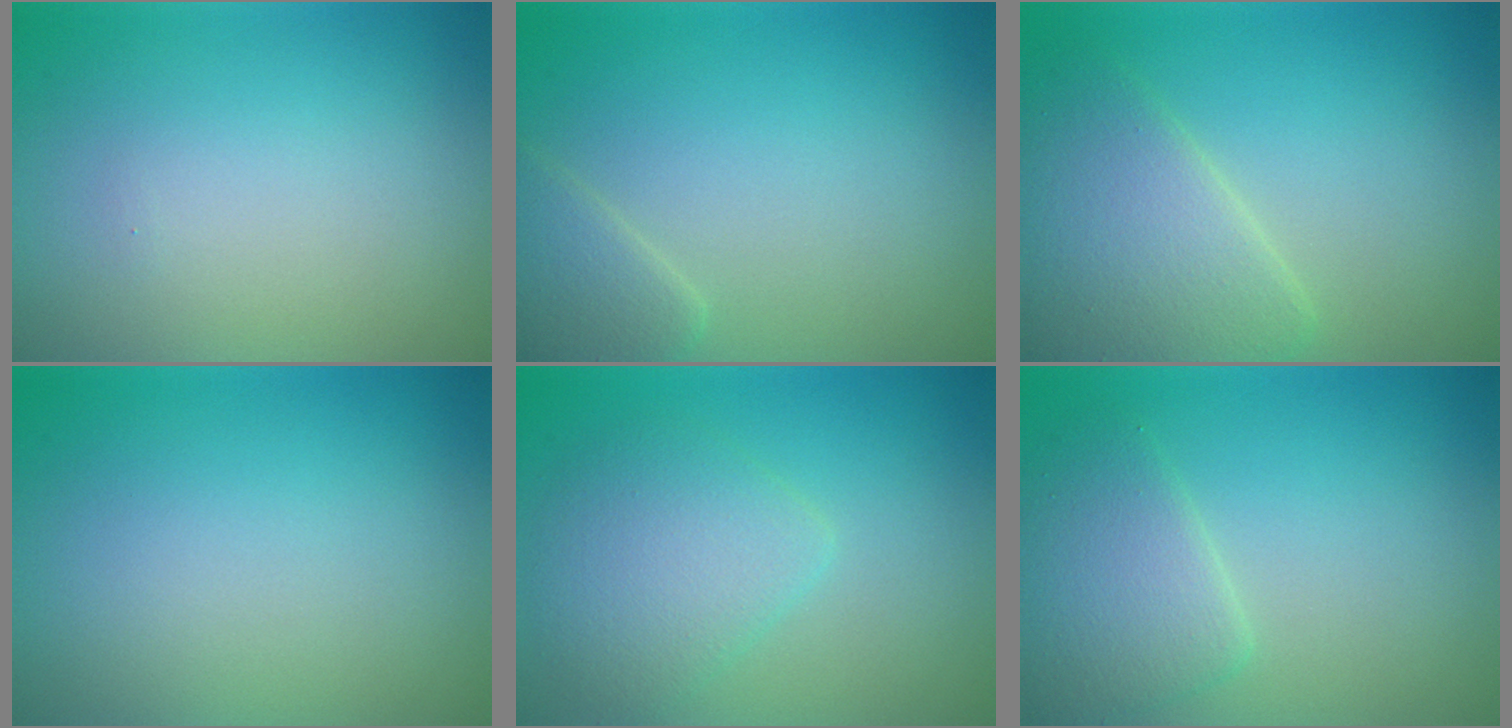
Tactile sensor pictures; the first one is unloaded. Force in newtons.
{"total": 2.4, "press": 2.4, "slide": 0.1}
{"total": 6.0, "press": 6.0, "slide": 0.2}
{"total": 0.0}
{"total": 3.8, "press": 3.8, "slide": 0.1}
{"total": 3.7, "press": 3.7, "slide": 0.2}